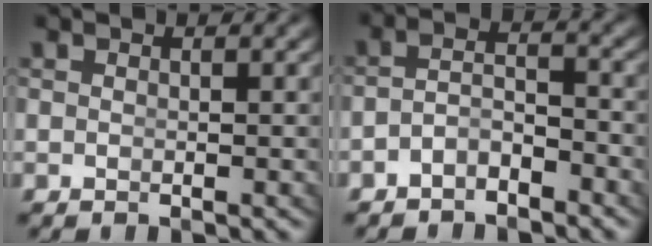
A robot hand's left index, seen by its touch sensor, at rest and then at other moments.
{"total": 3.1, "force": [-2.5, 1.3, 1.2], "torque": [-0.020, -0.016, -0.038]}